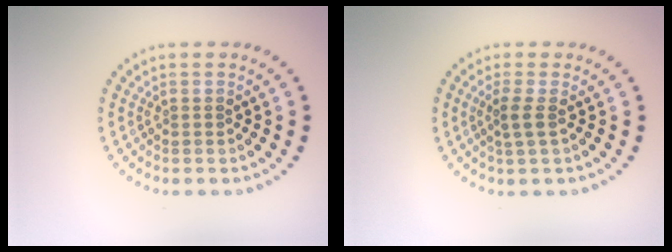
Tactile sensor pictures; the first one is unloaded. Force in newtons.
{"total": 1.6, "press": 1.2, "slide": 1.0}